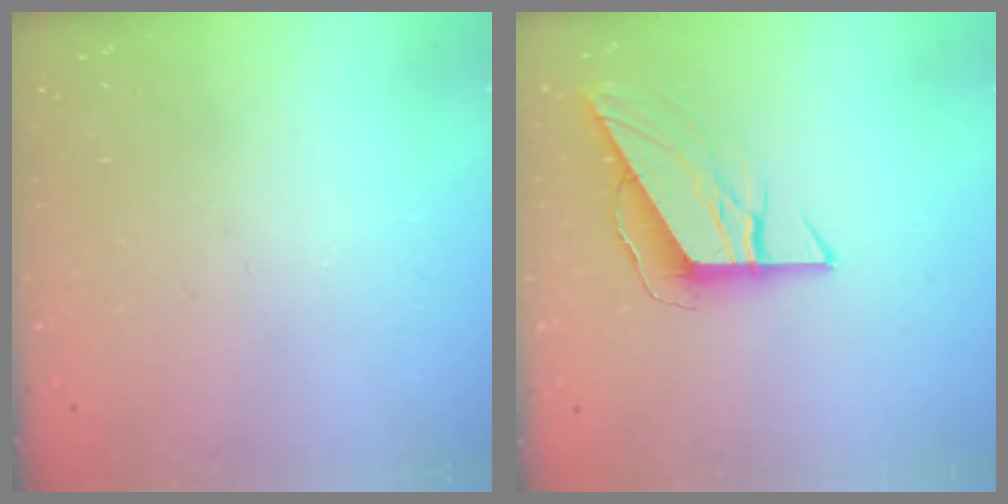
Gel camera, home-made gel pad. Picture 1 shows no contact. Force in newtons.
{"total": 8.3, "press": 8.3, "slide": 0.2}